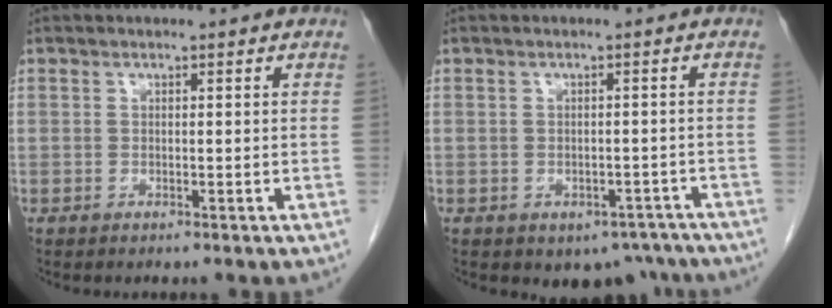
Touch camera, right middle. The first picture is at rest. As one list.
[{"total": 5.8, "force": [-4.2, 3.6, 1.5], "torque": [0.002, 0.013, -0.052]}]